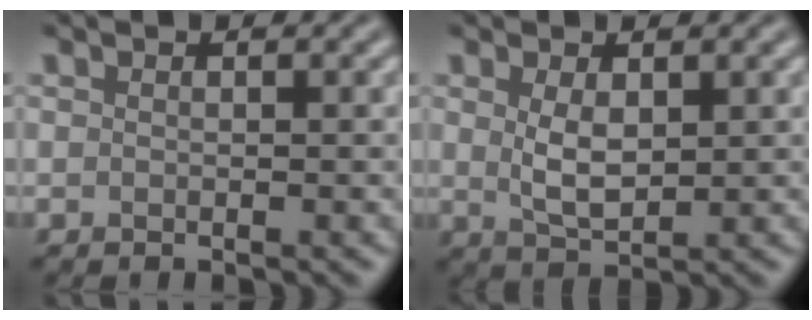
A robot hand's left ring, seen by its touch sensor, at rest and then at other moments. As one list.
[{"total": 2.9, "force": [0.7, 1.4, 2.4], "torque": [-0.054, -0.004, 0.018]}]